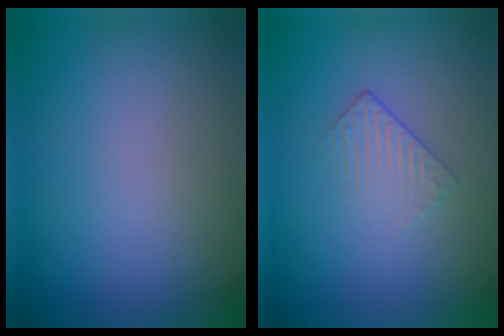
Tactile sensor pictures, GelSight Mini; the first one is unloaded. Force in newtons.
{"total": 1.3, "press": 0.6, "slide": 1.1}